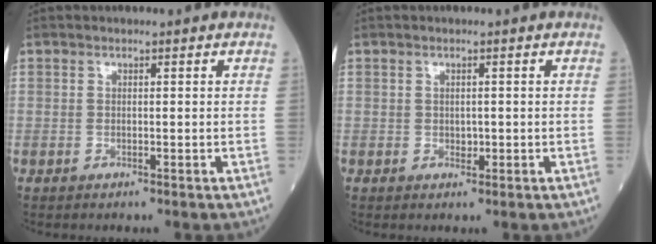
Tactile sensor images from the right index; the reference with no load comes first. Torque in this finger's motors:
{"motor_torque": [-0.07, -0.03, -0.02, 0.01]}